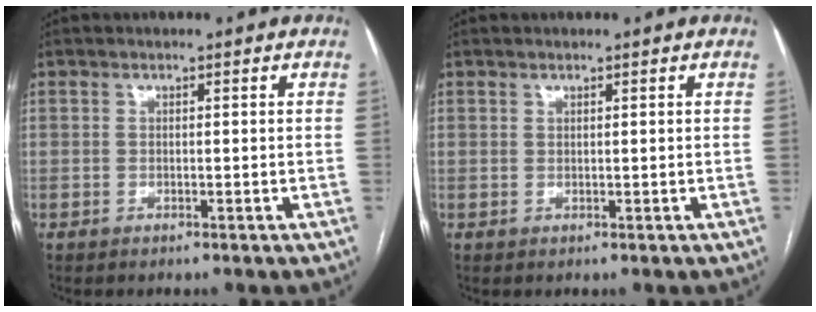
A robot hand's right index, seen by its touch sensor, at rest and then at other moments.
{"total": 0.0}